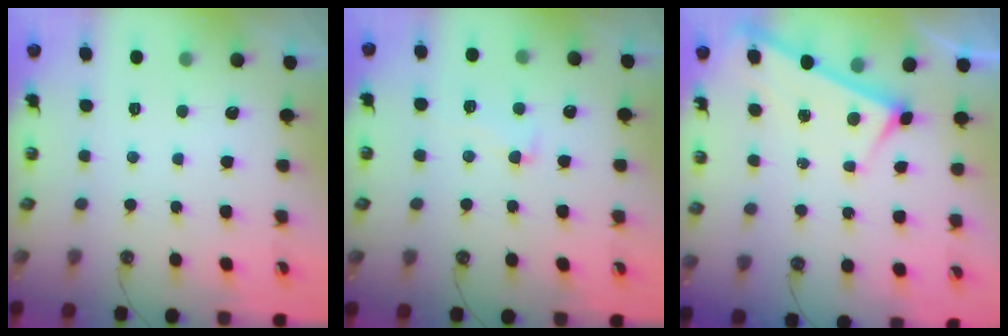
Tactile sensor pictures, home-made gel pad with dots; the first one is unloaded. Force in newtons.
{"total": 1.6, "press": 1.1, "slide": 1.1}
{"total": 3.2, "press": 3.2, "slide": 0.0}